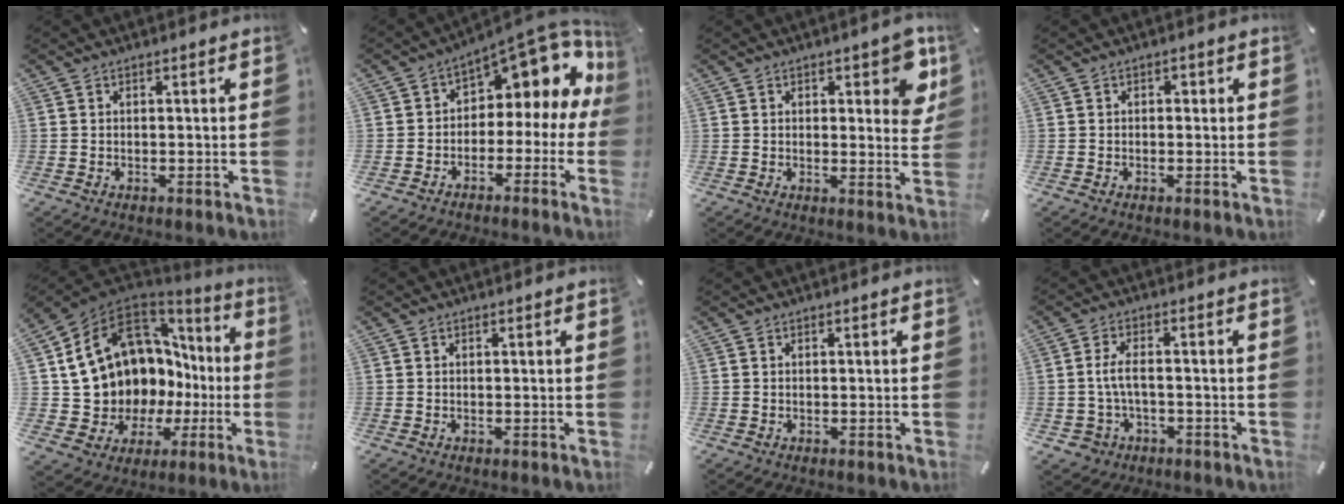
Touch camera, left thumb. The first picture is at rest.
{"total": 9.3, "force": [5.4, 5.2, 5.5], "torque": [-0.076, -0.051, 0.089]}
{"total": 8.3, "force": [3.6, 3.8, 6.4], "torque": [-0.069, -0.018, 0.057]}
{"total": 1.1, "force": [-0.2, 0.9, 0.5], "torque": [-0.011, 0.006, -0.006]}
{"total": 16.9, "force": [5.0, 13.4, 9.0], "torque": [-0.156, -0.069, 0.135]}
{"total": 0.0}
{"total": 0.0}
{"total": 5.5, "force": [-0.9, 3.7, 4.0], "torque": [-0.089, 0.007, -0.019]}